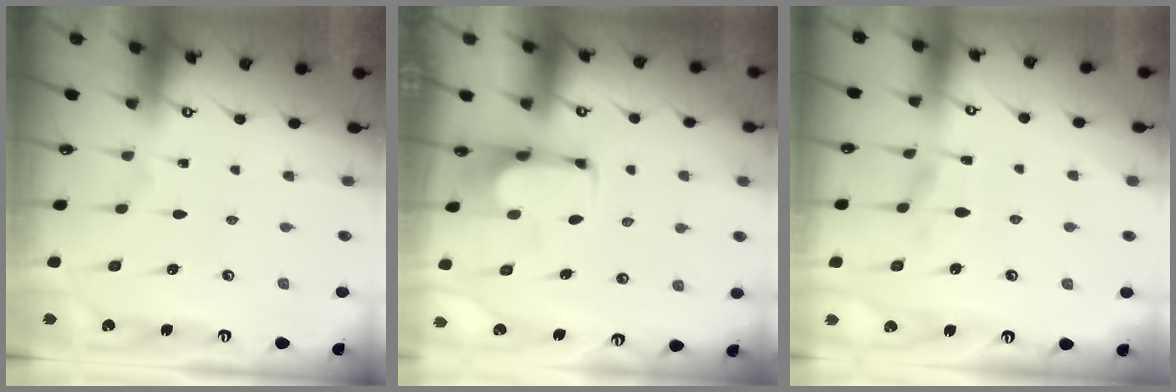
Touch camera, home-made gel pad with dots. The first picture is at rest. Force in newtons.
{"total": 3.9, "press": 3.7, "slide": 1.1}
{"total": 2.0, "press": 1.7, "slide": 1.0}